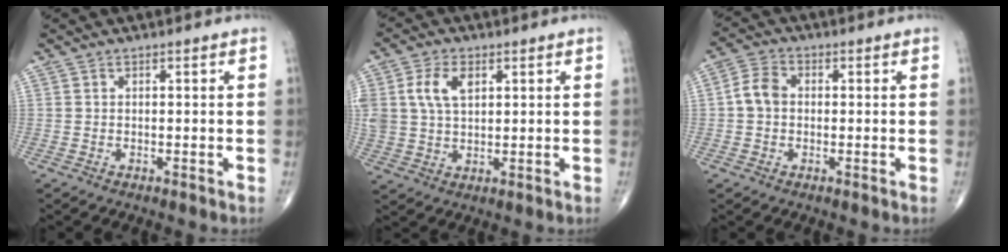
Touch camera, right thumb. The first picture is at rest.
{"total": 8.3, "force": [2.6, 5.2, 5.9], "torque": [-0.117, 0.001, 0.052]}
{"total": 4.8, "force": [-0.1, 3.8, 3.0], "torque": [-0.054, 0.016, -0.009]}